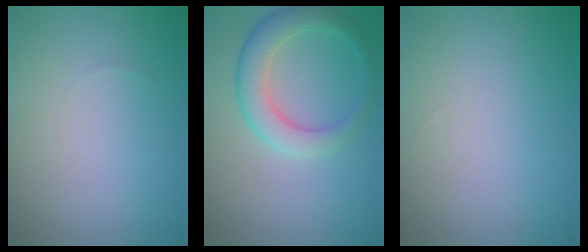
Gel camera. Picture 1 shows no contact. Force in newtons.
{"total": 4.3, "press": 4.3, "slide": 0.2}
{"total": 0.0}